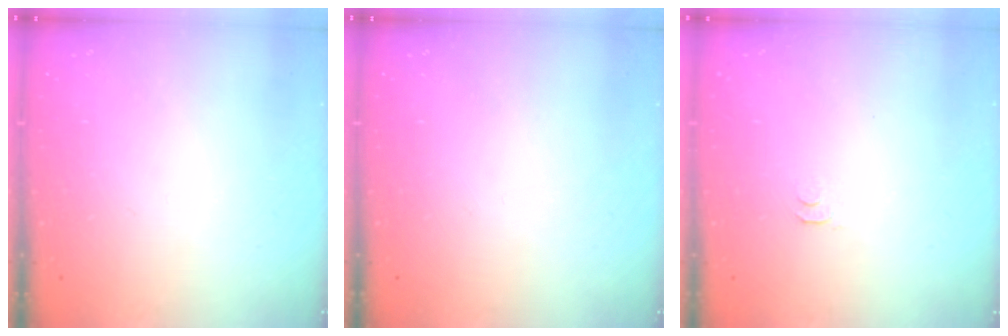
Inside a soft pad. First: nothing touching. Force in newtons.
{"total": 0.0}
{"total": 2.8, "press": 2.7, "slide": 0.5}